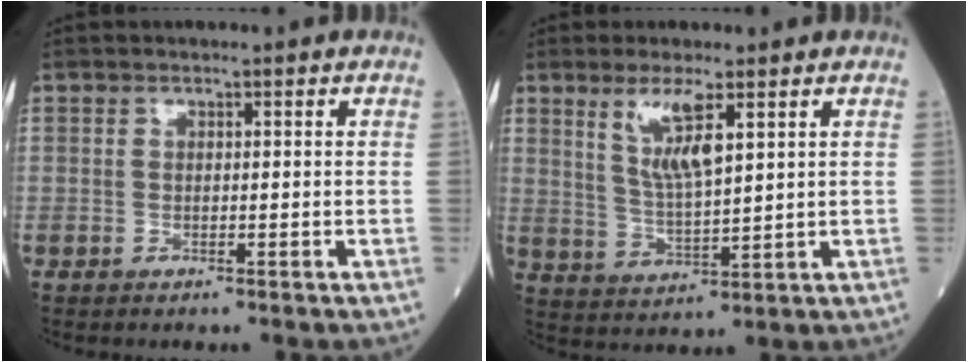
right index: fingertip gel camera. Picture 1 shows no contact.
{"total": 6.8, "force": [3.3, 0.8, 5.9], "torque": [-0.117, -0.010, 0.068]}